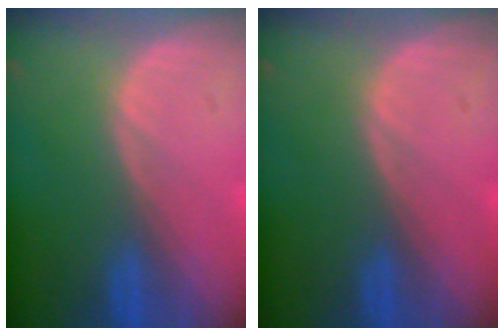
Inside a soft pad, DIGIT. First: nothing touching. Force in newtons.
{"total": 0.0}